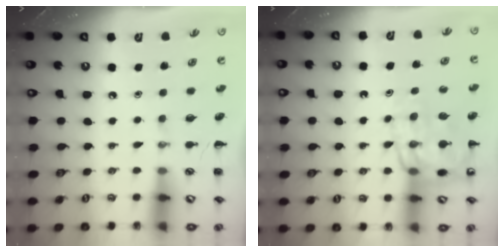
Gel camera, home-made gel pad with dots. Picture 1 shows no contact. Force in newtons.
{"total": 14.3, "press": 14.2, "slide": 2.3}